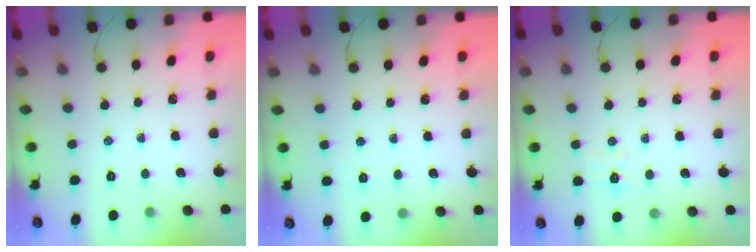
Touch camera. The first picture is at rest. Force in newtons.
{"total": 1.9, "press": 1.8, "slide": 0.6}
{"total": 4.1, "press": 4.0, "slide": 0.8}